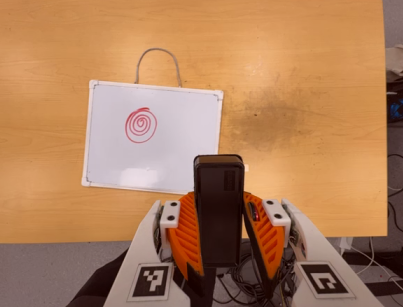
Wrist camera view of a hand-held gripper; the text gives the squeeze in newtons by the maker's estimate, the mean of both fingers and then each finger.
{"total": 4.0, "left": 2.9, "right": 5.2}